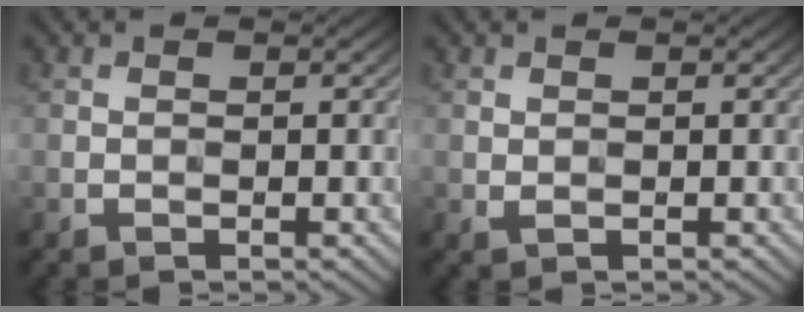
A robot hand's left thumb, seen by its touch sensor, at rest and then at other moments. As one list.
[{"total": 0.6, "force": [0.1, 0.3, 0.4], "torque": [-0.013, -0.001, 0.004]}]